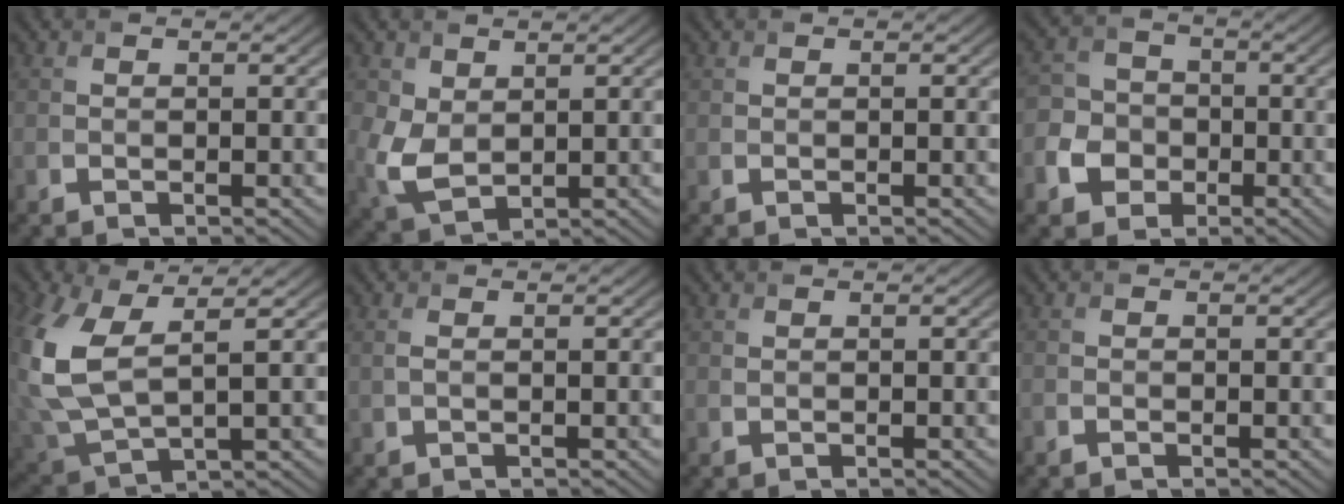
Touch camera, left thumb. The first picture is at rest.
{"total": 5.5, "force": [1.0, 3.8, 3.9], "torque": [-0.104, -0.005, 0.021]}
{"total": 0.0}
{"total": 6.0, "force": [-2.3, 5.2, 1.9], "torque": [-0.041, -0.008, -0.064]}
{"total": 12.6, "force": [2.8, 6.7, 10.3], "torque": [-0.289, -0.008, 0.063]}
{"total": 0.8, "force": [0.0, 0.3, 0.8], "torque": [-0.025, 0.000, -0.001]}
{"total": 0.0}
{"total": 0.6, "force": [-0.4, 0.3, 0.2], "torque": [-0.003, -0.003, -0.007]}